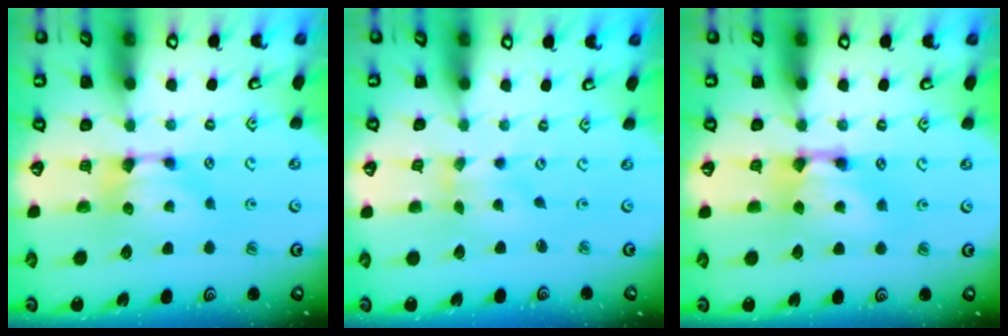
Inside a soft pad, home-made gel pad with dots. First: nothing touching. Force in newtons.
{"total": 1.7, "press": 1.3, "slide": 1.1}
{"total": 2.6, "press": 2.6, "slide": 0.2}